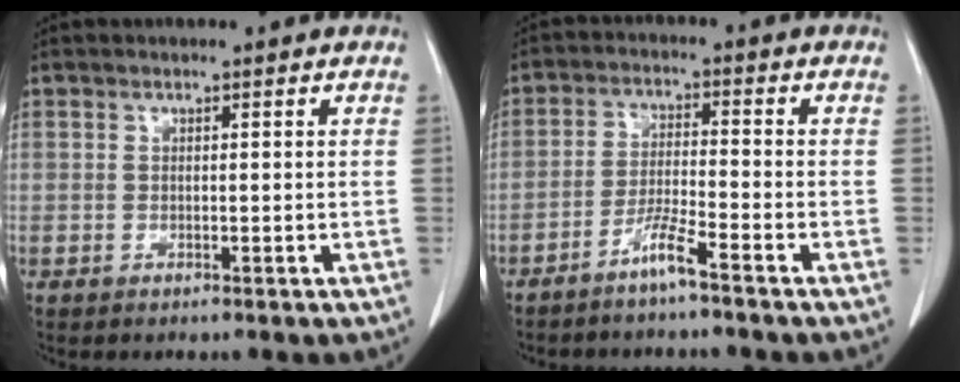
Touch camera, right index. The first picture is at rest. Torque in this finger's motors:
{"motor_torque": [0.47, -0.43, 0.09, 0.03]}